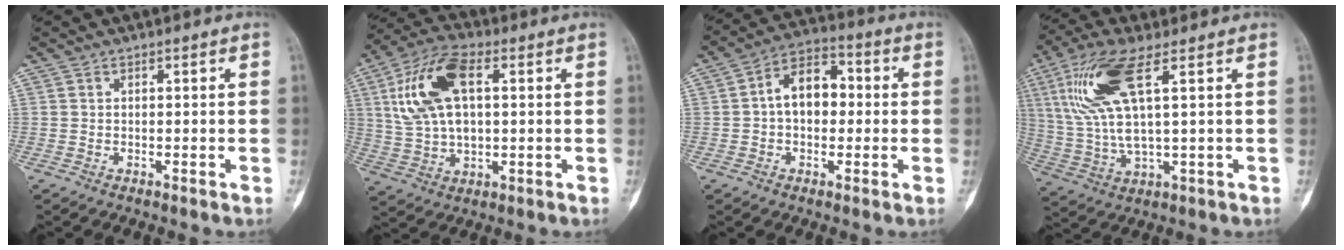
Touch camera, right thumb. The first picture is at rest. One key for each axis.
{"total": 15.0, "fx": 3.6, "fy": 7.6, "fz": 12.3, "tx": -0.244, "ty": 0.016, "tz": 0.070}
{"total": 9.7, "fx": 0.3, "fy": 6.4, "fz": 7.3, "tx": -0.095, "ty": 0.031, "tz": -0.006}
{"total": 14.3, "fx": 4.8, "fy": 3.8, "fz": 12.9, "tx": -0.296, "ty": -0.005, "tz": 0.096}